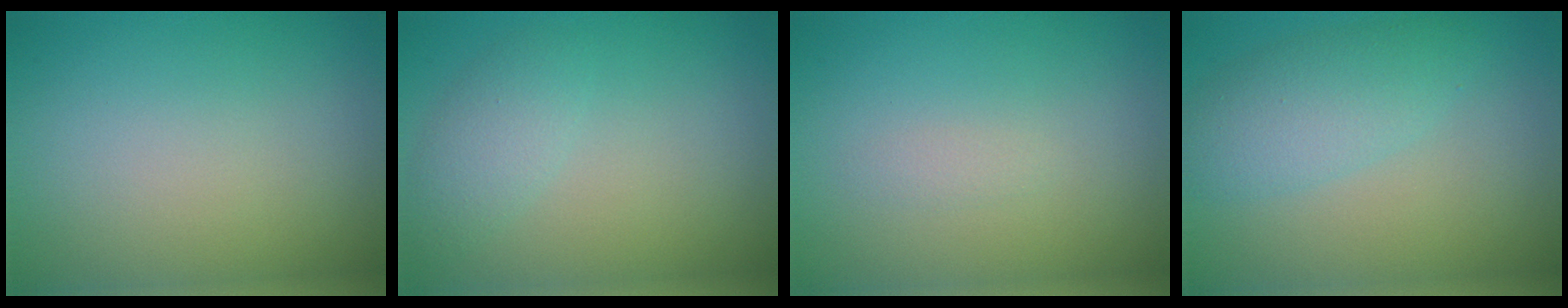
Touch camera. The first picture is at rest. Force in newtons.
{"total": 2.1, "press": 2.1, "slide": 0.0}
{"total": 0.6, "press": 0.6, "slide": 0.0}
{"total": 3.8, "press": 3.8, "slide": 0.1}